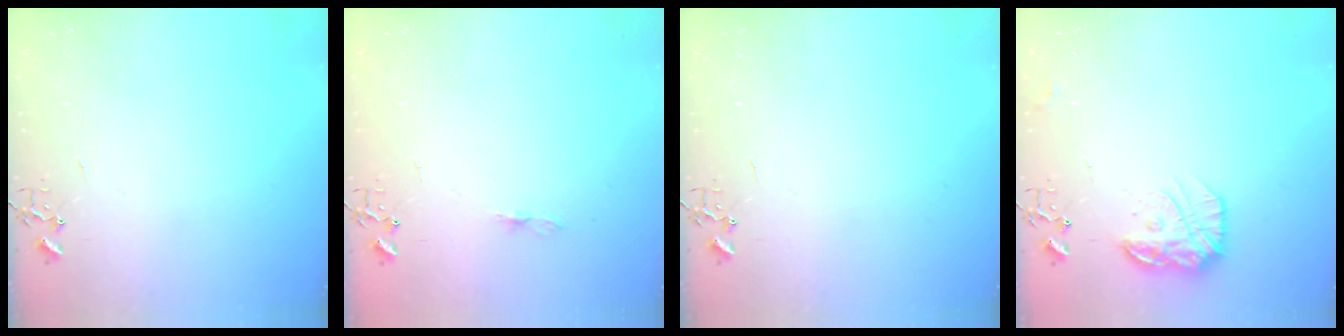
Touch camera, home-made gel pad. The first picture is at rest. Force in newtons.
{"total": 5.8, "press": 5.8, "slide": 0.5}
{"total": 0.0}
{"total": 15.0, "press": 15.0, "slide": 1.1}